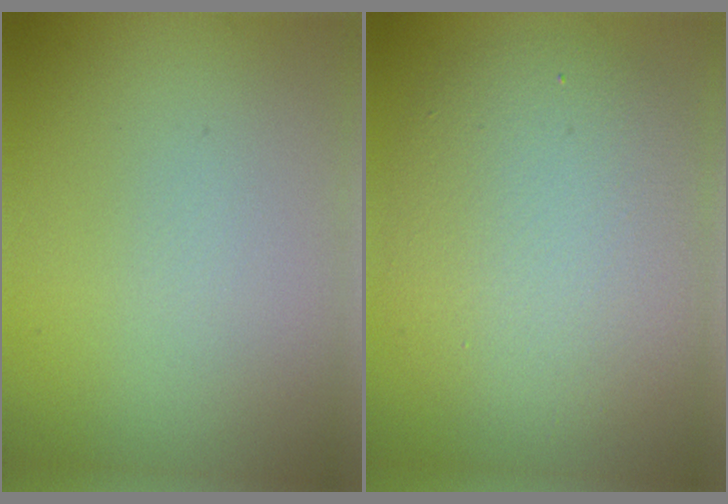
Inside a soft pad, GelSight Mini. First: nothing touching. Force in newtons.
{"total": 8.1, "press": 8.1, "slide": 0.3}